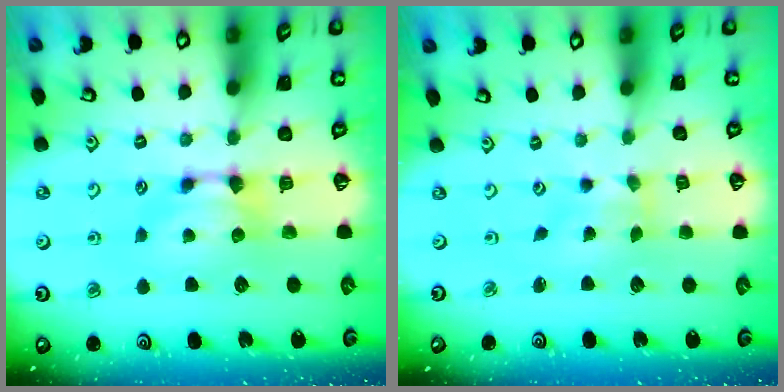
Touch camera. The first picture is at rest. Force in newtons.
{"total": 2.7, "press": 2.5, "slide": 1.0}